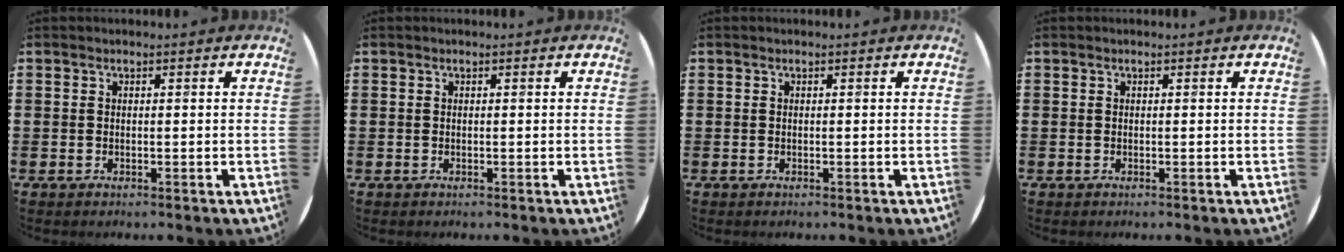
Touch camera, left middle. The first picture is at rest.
{"total": 0.0}
{"total": 0.0}
{"total": 0.0}